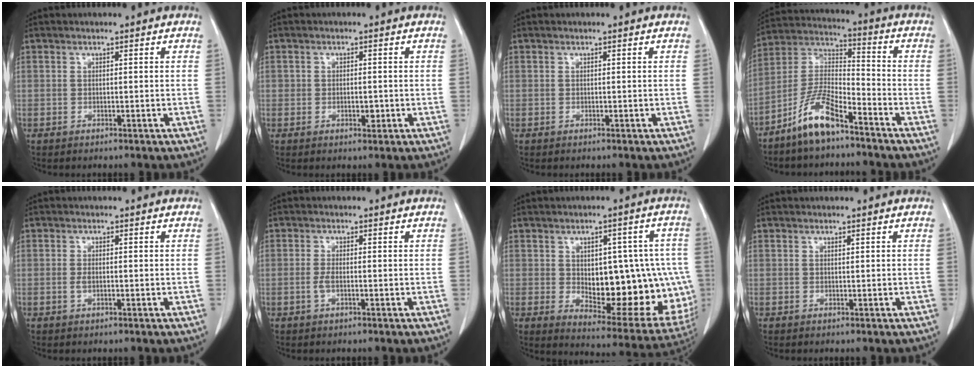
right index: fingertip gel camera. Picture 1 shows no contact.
{"total": 1.8, "force": [-0.4, 1.1, 1.4], "torque": [-0.020, 0.000, -0.002]}
{"total": 0.0}
{"total": 10.3, "force": [-7.2, 2.5, 6.9], "torque": [-0.146, 0.004, -0.140]}
{"total": 1.2, "force": [-0.2, 0.5, 1.1], "torque": [-0.025, -0.001, -0.003]}
{"total": 1.7, "force": [-0.5, 0.4, 1.6], "torque": [-0.036, -0.001, -0.009]}
{"total": 20.6, "force": [-1.6, 9.3, 18.2], "torque": [-0.181, 0.019, 0.012]}
{"total": 0.0}